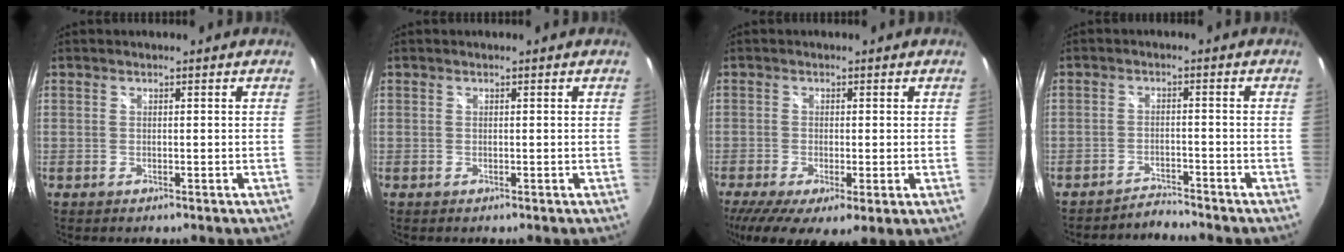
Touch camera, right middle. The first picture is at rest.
{"total": 0.0}
{"total": 9.3, "force": [-3.6, 3.0, 7.9], "torque": [-0.148, -0.041, -0.055]}
{"total": 3.2, "force": [-3.2, -0.3, -0.4], "torque": [-0.002, 0.003, -0.057]}